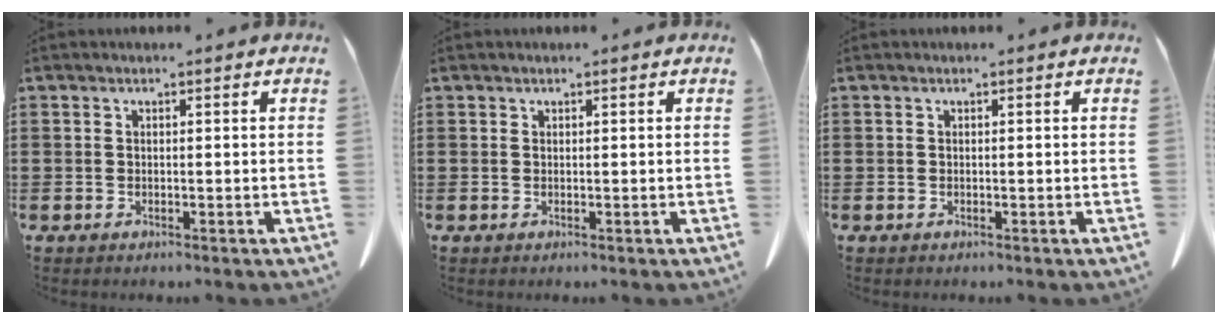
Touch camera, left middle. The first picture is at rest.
{"total": 0.0}
{"total": 0.0}